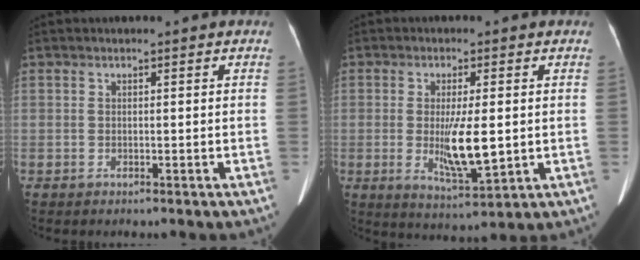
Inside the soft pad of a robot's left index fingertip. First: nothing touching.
{"total": 7.8, "force": [-0.5, 1.6, 7.6], "torque": [-0.142, -0.021, -0.003]}